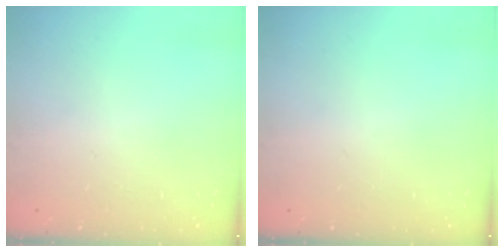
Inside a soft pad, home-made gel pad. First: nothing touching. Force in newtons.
{"total": 0.0}